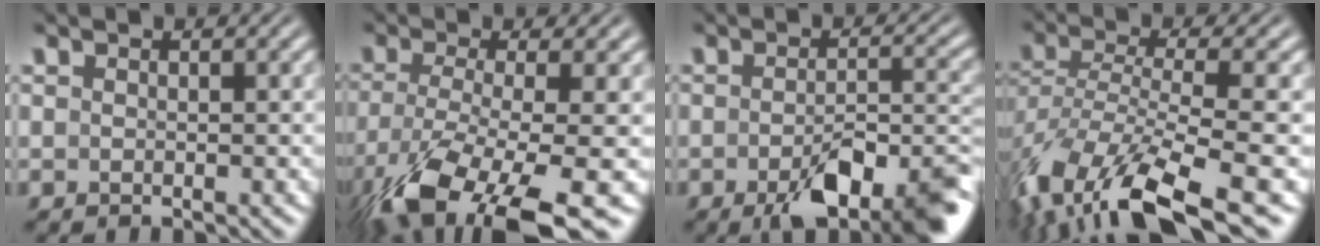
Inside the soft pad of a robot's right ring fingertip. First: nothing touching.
{"total": 9.3, "force": [-4.4, 3.9, 7.2], "torque": [-0.154, -0.057, -0.038]}
{"total": 7.4, "force": [-4.0, 2.4, 5.7], "torque": [-0.075, -0.008, -0.065]}
{"total": 8.9, "force": [-5.1, 3.8, 6.2], "torque": [-0.153, -0.046, -0.052]}